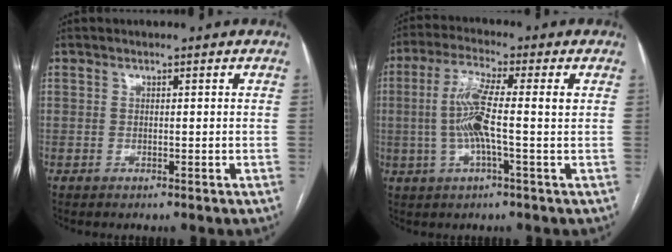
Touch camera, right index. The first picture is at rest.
{"total": 8.0, "force": [0.0, 0.8, 7.9], "torque": [-0.162, 0.014, -0.007]}